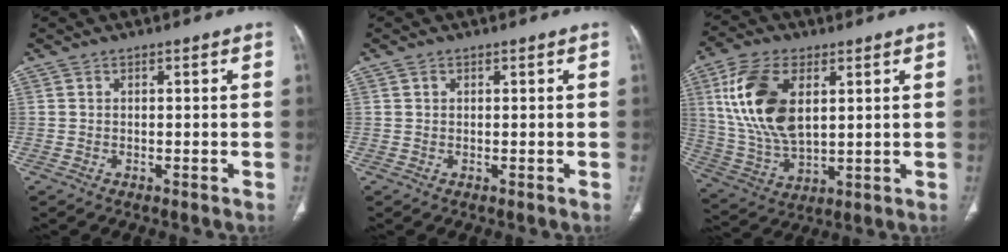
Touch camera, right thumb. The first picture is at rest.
{"total": 0.6, "force": [0.4, 0.5, 0.2], "torque": [-0.001, 0.000, 0.007]}
{"total": 16.8, "force": [4.7, 9.0, 13.3], "torque": [-0.264, -0.013, 0.098]}